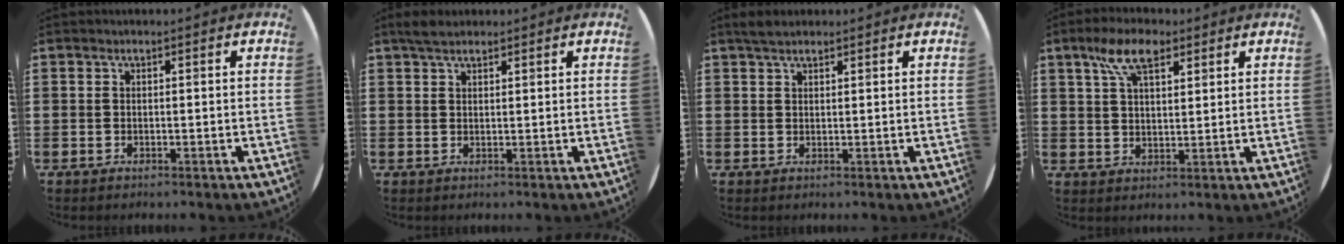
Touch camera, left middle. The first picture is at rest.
{"total": 2.3, "force": [1.9, 0.8, 1.0], "torque": [-0.015, 0.003, 0.033]}
{"total": 2.1, "force": [1.8, 0.6, 0.9], "torque": [-0.014, 0.003, 0.031]}
{"total": 7.2, "force": [4.4, 3.3, 4.7], "torque": [-0.097, 0.006, 0.078]}